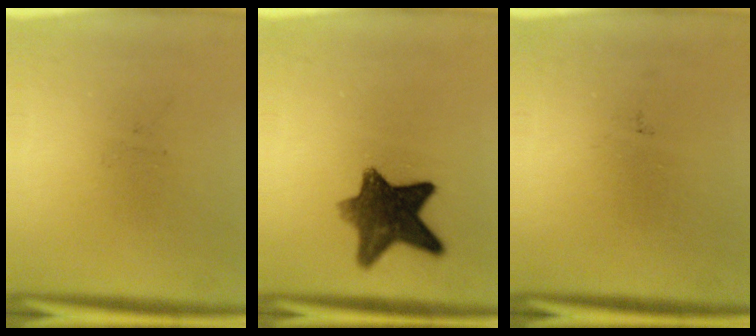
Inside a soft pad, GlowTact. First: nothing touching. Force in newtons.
{"total": 9.7}
{"total": 0.0}